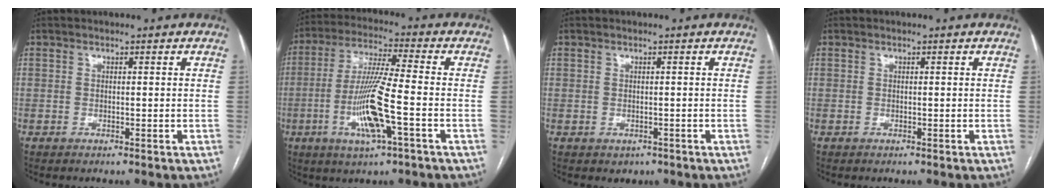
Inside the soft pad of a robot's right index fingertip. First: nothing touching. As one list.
[{"total": 12.0, "force": [-3.4, 0.6, 11.5], "torque": [-0.235, -0.008, -0.064]}, {"total": 1.7, "force": [-0.8, 1.5, 0.5], "torque": [-0.005, 0.001, -0.001]}, {"total": 0.0}]